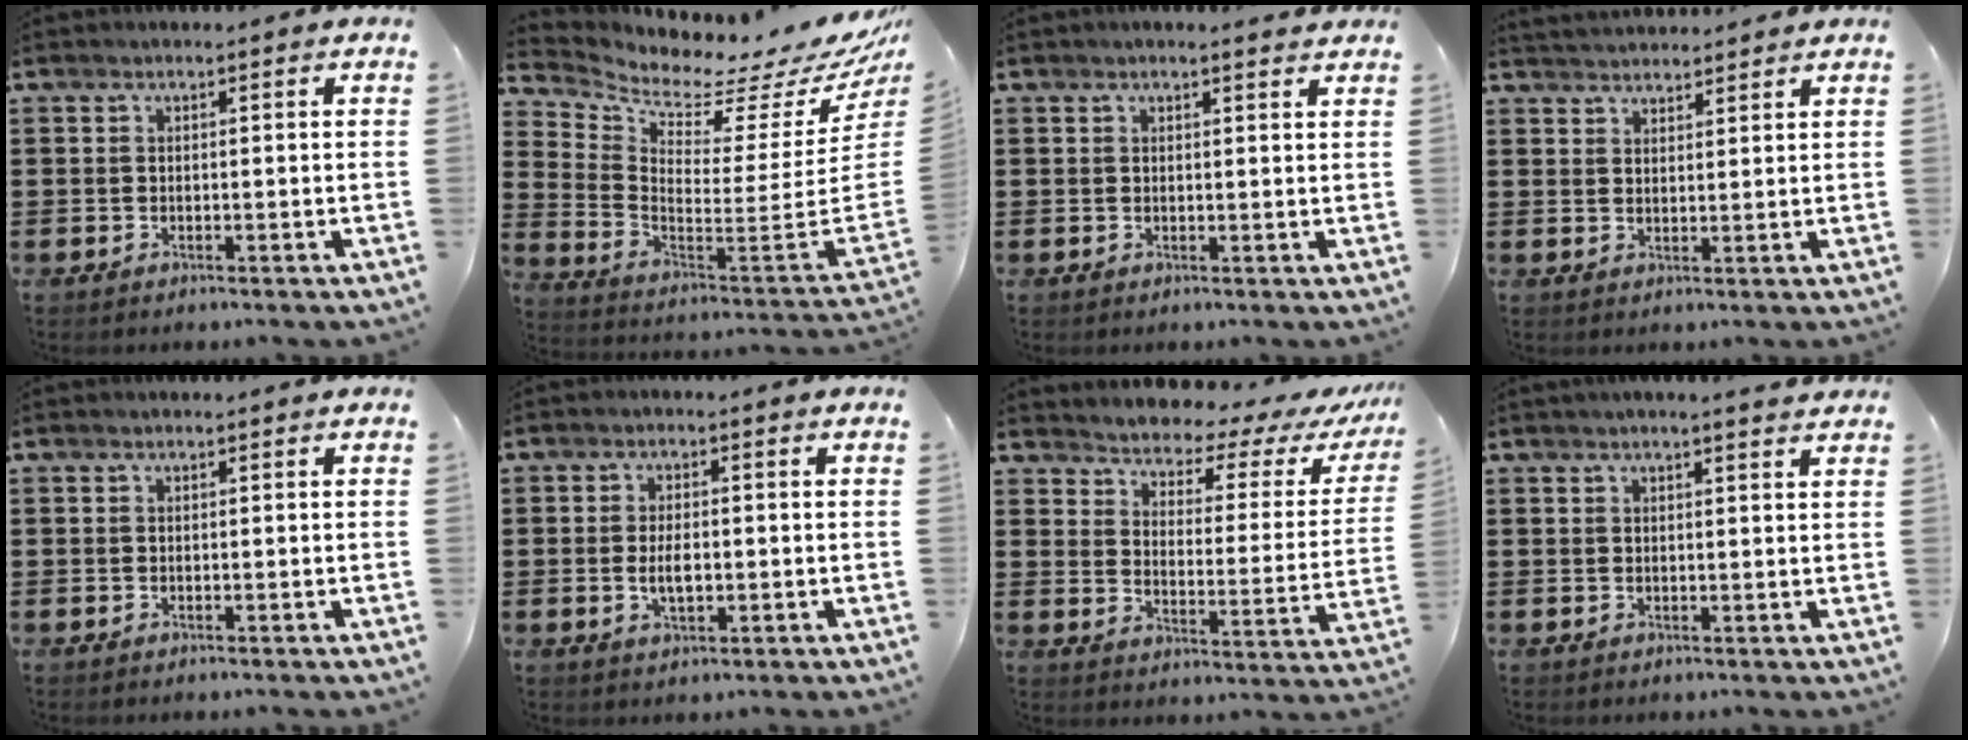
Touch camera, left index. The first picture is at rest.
{"total": 2.9, "force": [2.4, 0.7, 1.5], "torque": [-0.039, -0.066, 0.028]}
{"total": 1.3, "force": [1.2, 0.0, 0.5], "torque": [-0.013, 0.000, 0.022]}
{"total": 2.5, "force": [2.4, 0.1, -0.5], "torque": [0.001, -0.005, 0.047]}
{"total": 0.0}
{"total": 3.8, "force": [-0.4, 1.8, 3.3], "torque": [-0.070, 0.001, -0.010]}
{"total": 3.0, "force": [2.8, 0.9, 0.6], "torque": [-0.036, -0.031, 0.038]}
{"total": 1.9, "force": [1.6, -0.1, 1.0], "torque": [-0.022, 0.002, 0.031]}